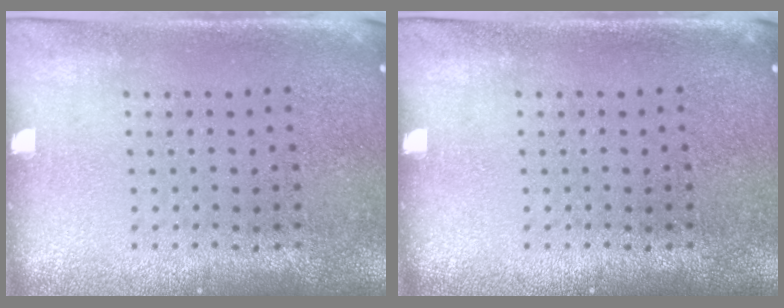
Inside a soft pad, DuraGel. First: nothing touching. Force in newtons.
{"total": 0.0}